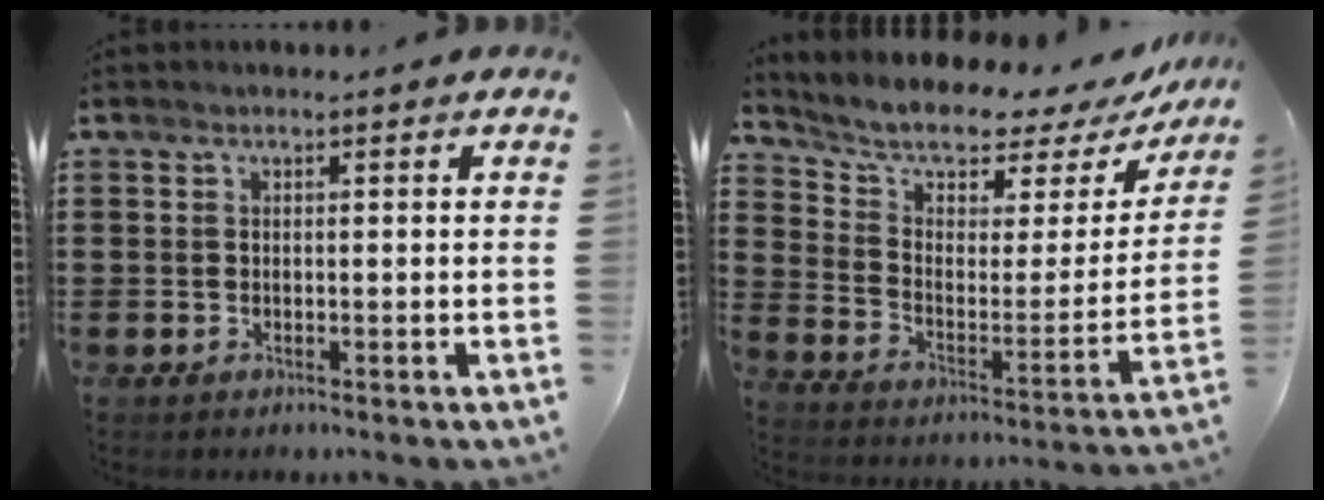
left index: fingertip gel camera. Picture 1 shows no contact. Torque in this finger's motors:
{"motor_torque": [2.14, 0.00, 0.34, 0.08]}